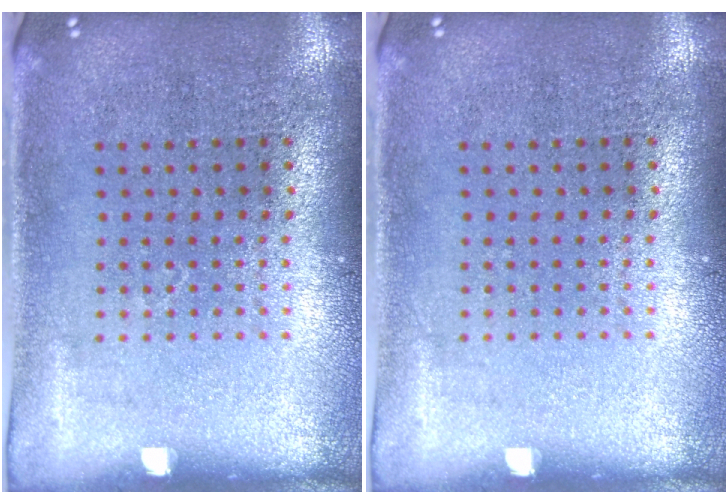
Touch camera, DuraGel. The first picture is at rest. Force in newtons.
{"total": 0.0}